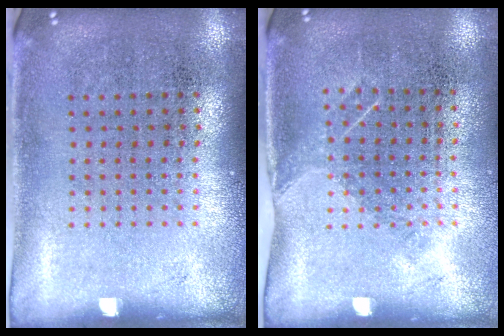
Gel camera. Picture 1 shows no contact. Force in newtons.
{"total": 1.1, "press": 0.8, "slide": 0.6}